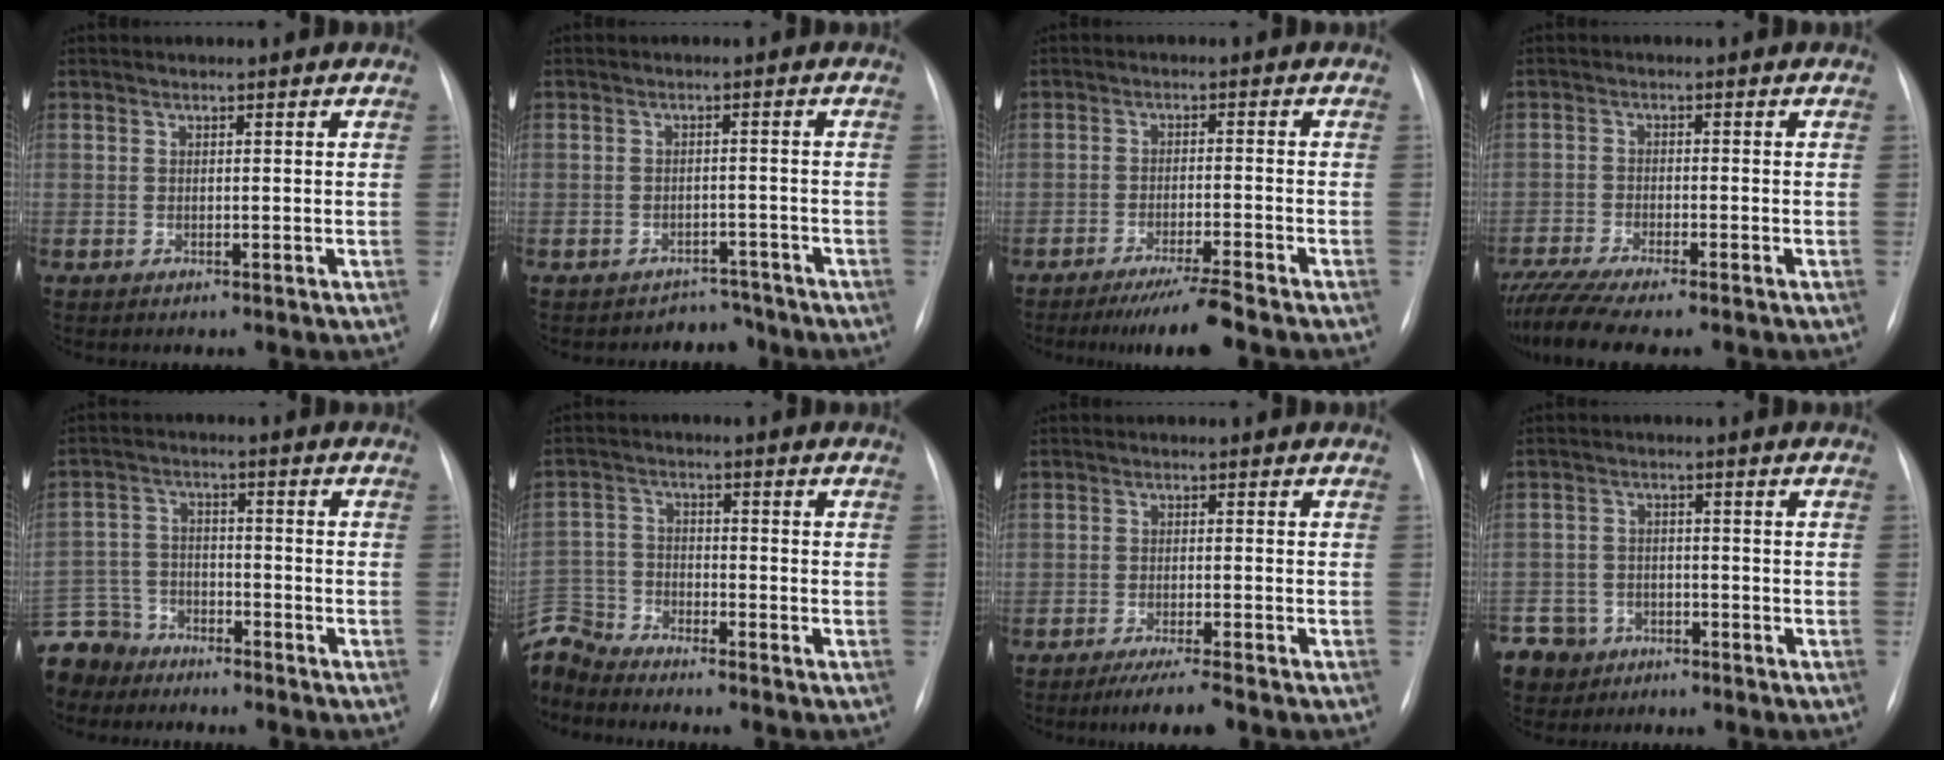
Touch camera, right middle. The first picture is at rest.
{"total": 3.3, "force": [-2.8, 1.4, -1.1], "torque": [0.021, 0.020, -0.039]}
{"total": 6.6, "force": [-5.4, -1.1, 3.7], "torque": [-0.056, -0.021, -0.092]}
{"total": 9.0, "force": [-7.7, 0.6, 4.6], "torque": [-0.077, -0.014, -0.124]}
{"total": 9.8, "force": [-8.7, 4.5, 0.9], "torque": [-0.033, 0.003, -0.163]}
{"total": 7.7, "force": [-7.6, 0.9, 0.1], "torque": [-0.012, 0.003, -0.154]}
{"total": 5.2, "force": [-4.1, -0.4, 3.2], "torque": [-0.049, -0.014, -0.068]}
{"total": 7.4, "force": [-4.8, 5.6, 0.5], "torque": [-0.015, 0.003, -0.081]}